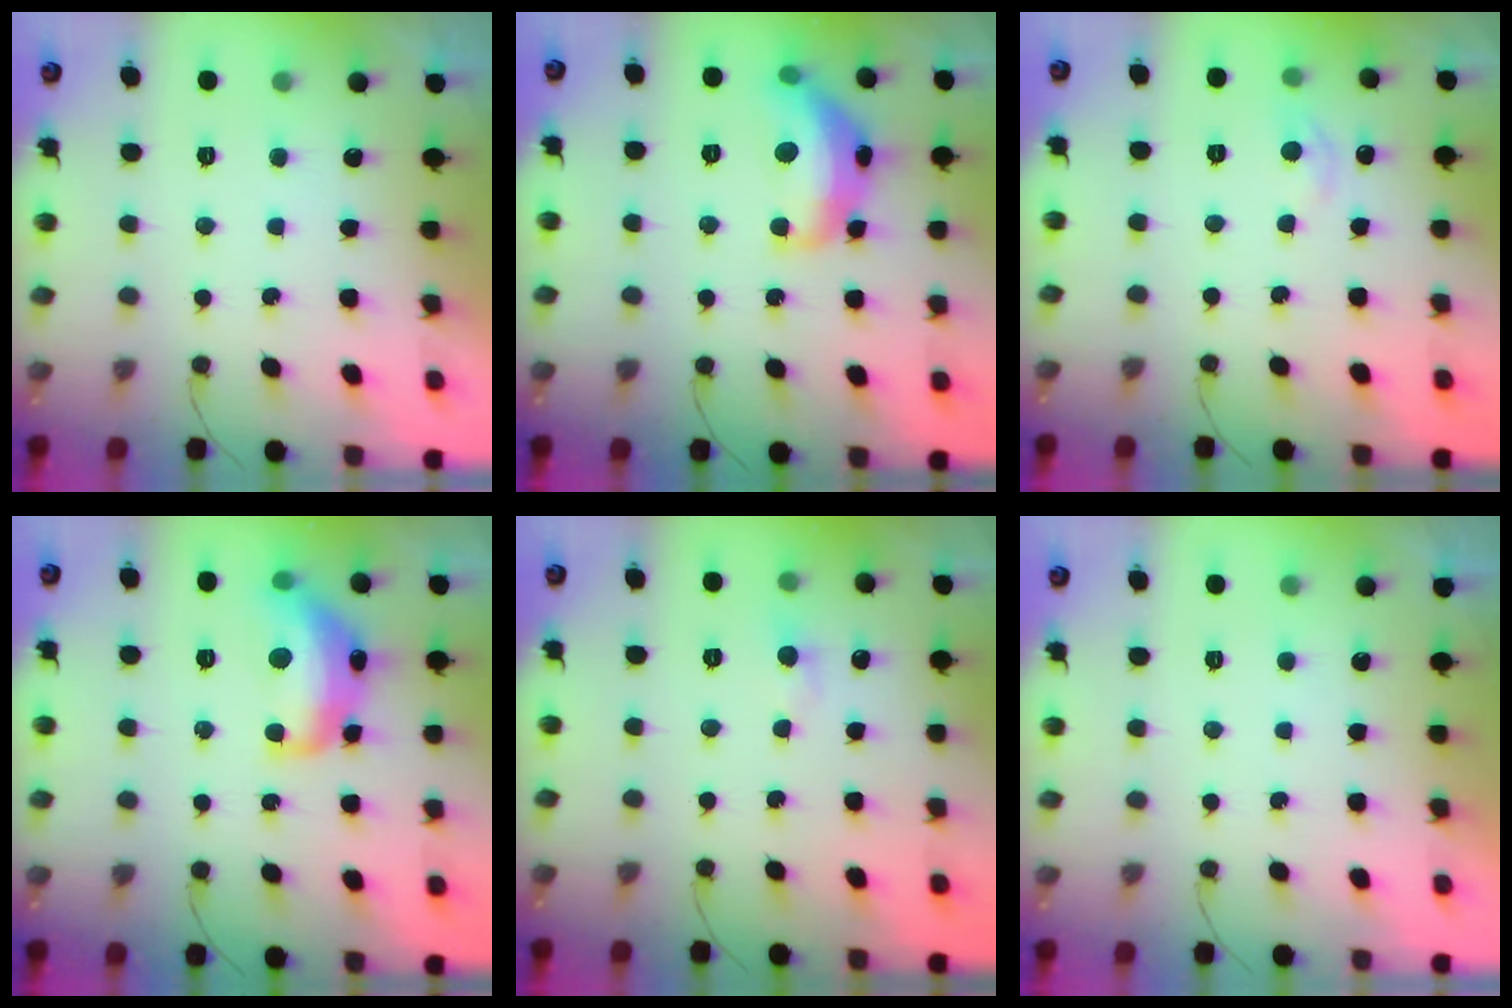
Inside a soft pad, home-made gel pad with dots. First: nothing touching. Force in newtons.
{"total": 15.7, "press": 15.6, "slide": 0.9}
{"total": 3.3, "press": 3.3, "slide": 0.4}
{"total": 14.1, "press": 14.1, "slide": 0.9}
{"total": 3.6, "press": 3.6, "slide": 0.3}
{"total": 0.0}